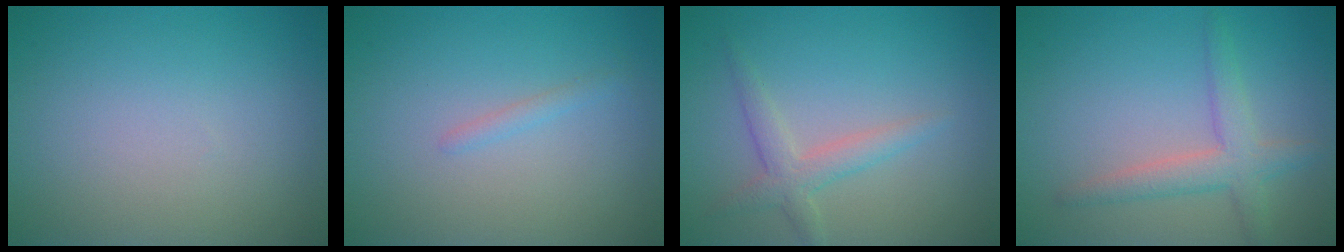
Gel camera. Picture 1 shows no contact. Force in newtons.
{"total": 0.7, "press": 0.7, "slide": 0.0}
{"total": 2.4, "press": 2.4, "slide": 0.1}
{"total": 3.2, "press": 3.2, "slide": 0.1}